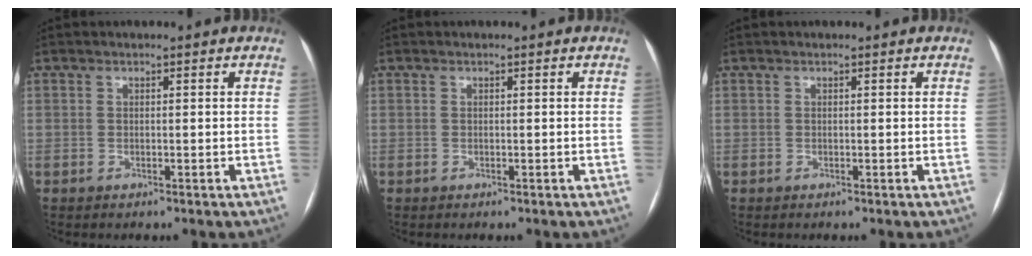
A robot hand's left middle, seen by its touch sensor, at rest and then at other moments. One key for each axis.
{"total": 0.0}
{"total": 0.0}